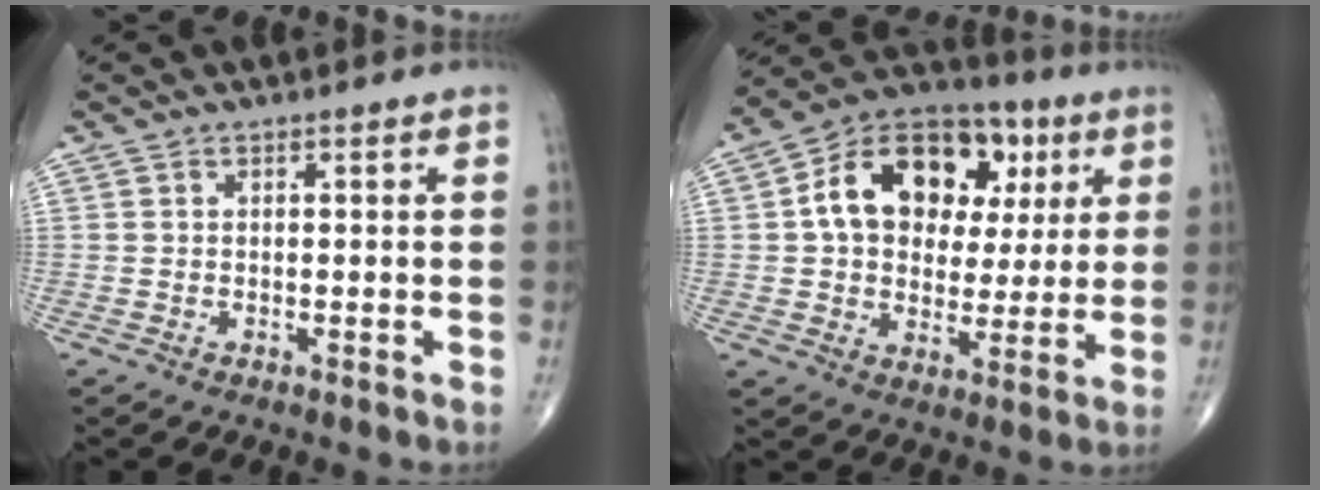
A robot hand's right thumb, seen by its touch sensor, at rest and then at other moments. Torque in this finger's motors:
{"motor_torque": [1.31, 3.03, 1.27, 0.27, 0.15]}